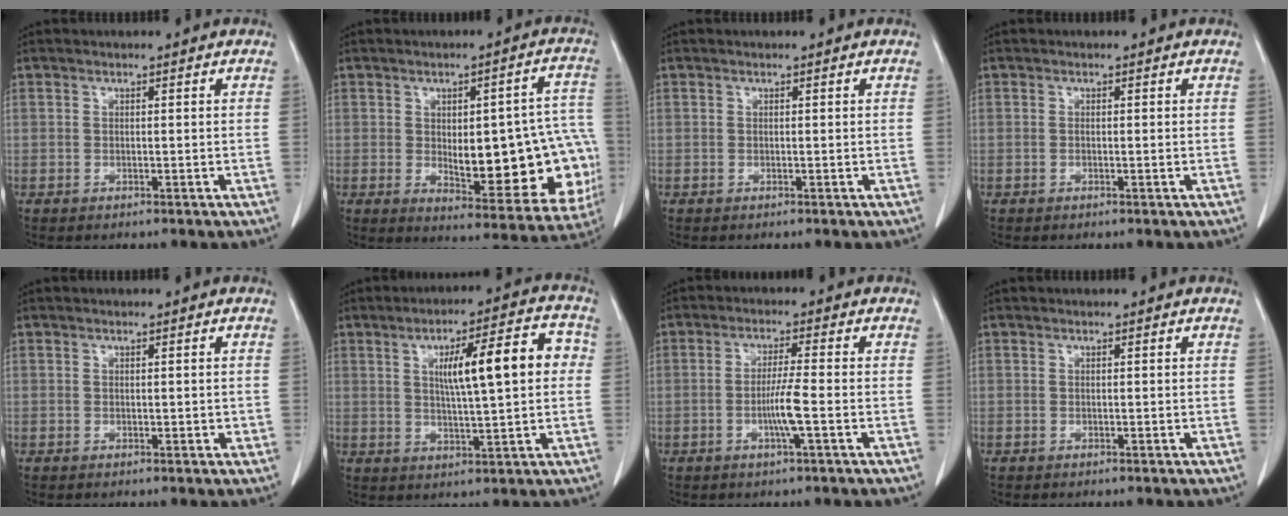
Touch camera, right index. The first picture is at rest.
{"total": 20.0, "force": [-2.1, 6.9, 18.7], "torque": [-0.170, 0.025, 0.001]}
{"total": 0.0}
{"total": 0.5, "force": [-0.1, 0.0, 0.5], "torque": [-0.012, -0.002, 0.000]}
{"total": 1.2, "force": [0.0, 0.6, 1.0], "torque": [-0.015, -0.002, 0.003]}
{"total": 11.7, "force": [2.0, 1.9, 11.3], "torque": [-0.166, 0.026, 0.034]}
{"total": 4.9, "force": [-1.3, -0.4, 4.7], "torque": [-0.090, -0.006, -0.027]}
{"total": 0.0}